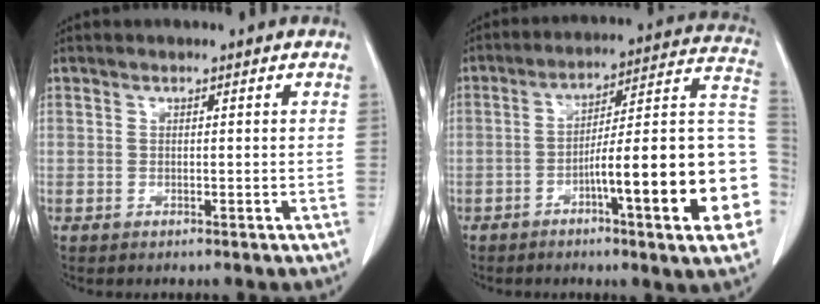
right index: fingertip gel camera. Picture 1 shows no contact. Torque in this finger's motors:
{"motor_torque": [1.84, -0.30, 0.90, 0.20]}